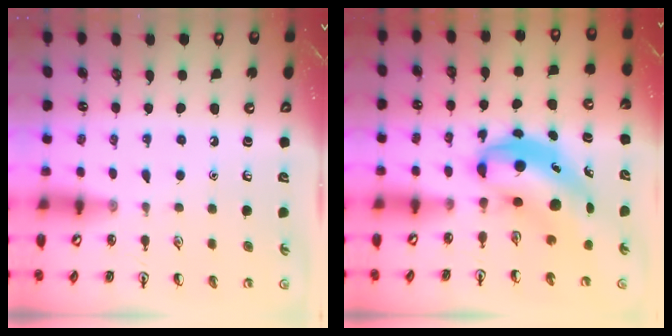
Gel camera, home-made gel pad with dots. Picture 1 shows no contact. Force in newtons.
{"total": 6.6, "press": 6.4, "slide": 1.8}